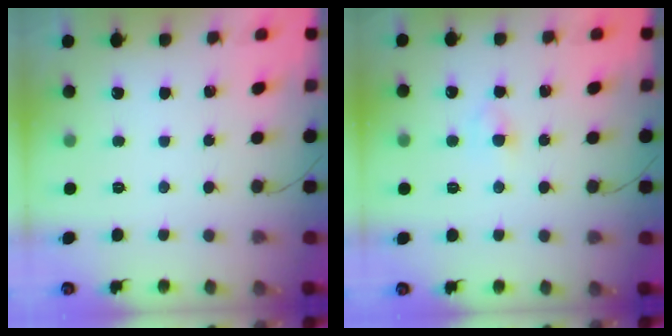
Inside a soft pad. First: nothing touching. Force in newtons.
{"total": 2.8, "press": 2.7, "slide": 1.0}